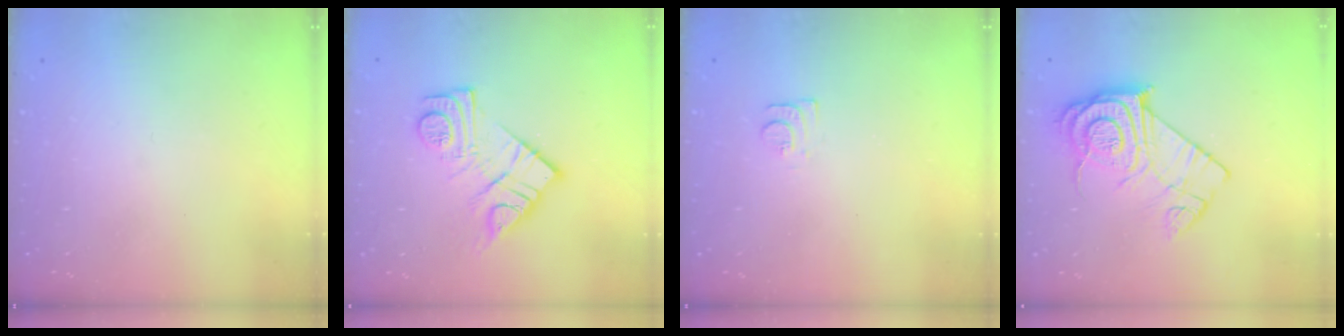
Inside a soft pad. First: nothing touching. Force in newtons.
{"total": 14.0, "press": 14.0, "slide": 0.9}
{"total": 6.2, "press": 6.1, "slide": 0.6}
{"total": 13.5, "press": 13.5, "slide": 1.0}